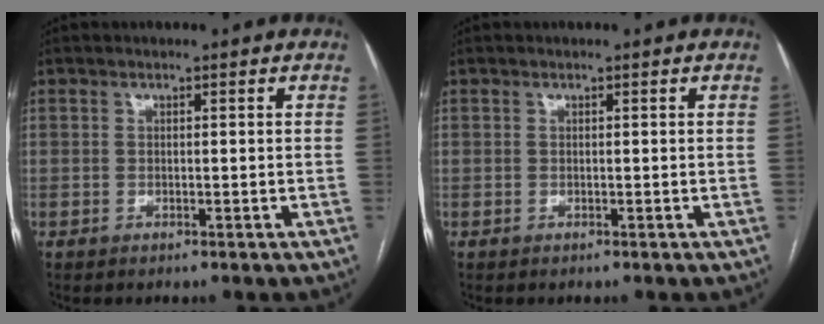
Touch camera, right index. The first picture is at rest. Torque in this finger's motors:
{"motor_torque": [0.00, 0.00, 0.00, 0.00]}